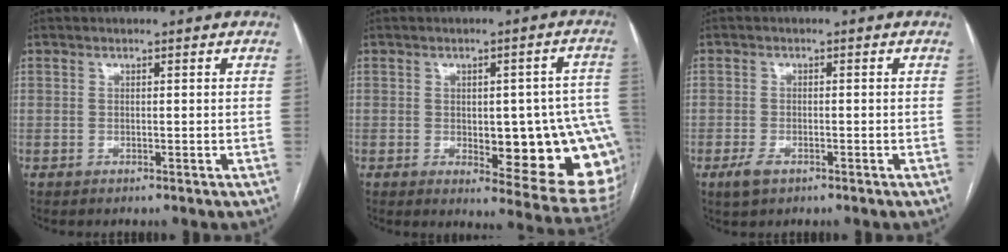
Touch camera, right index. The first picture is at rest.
{"total": 18.0, "force": [-2.6, 5.9, 16.8], "torque": [-0.126, 0.017, -0.006]}
{"total": 2.5, "force": [-1.4, 1.4, 1.6], "torque": [-0.032, 0.000, -0.020]}